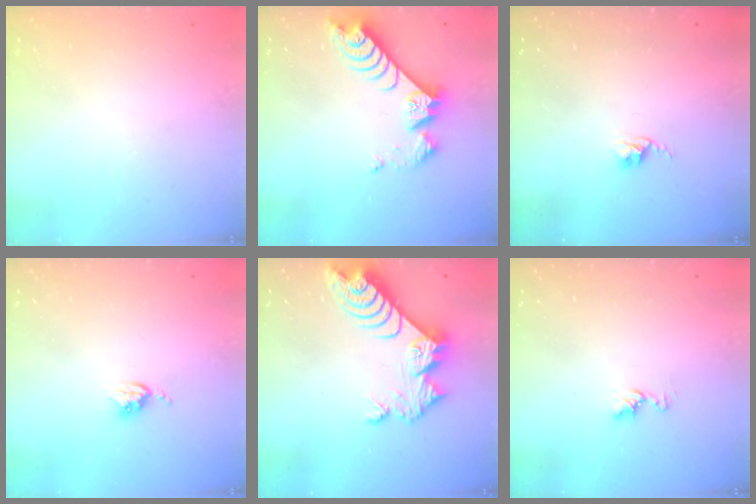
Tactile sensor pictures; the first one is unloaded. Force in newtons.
{"total": 8.4, "press": 8.4, "slide": 0.3}
{"total": 2.4, "press": 2.4, "slide": 0.3}
{"total": 3.9, "press": 3.9, "slide": 0.5}
{"total": 10.0, "press": 10.0, "slide": 0.9}
{"total": 5.1, "press": 5.1, "slide": 0.6}